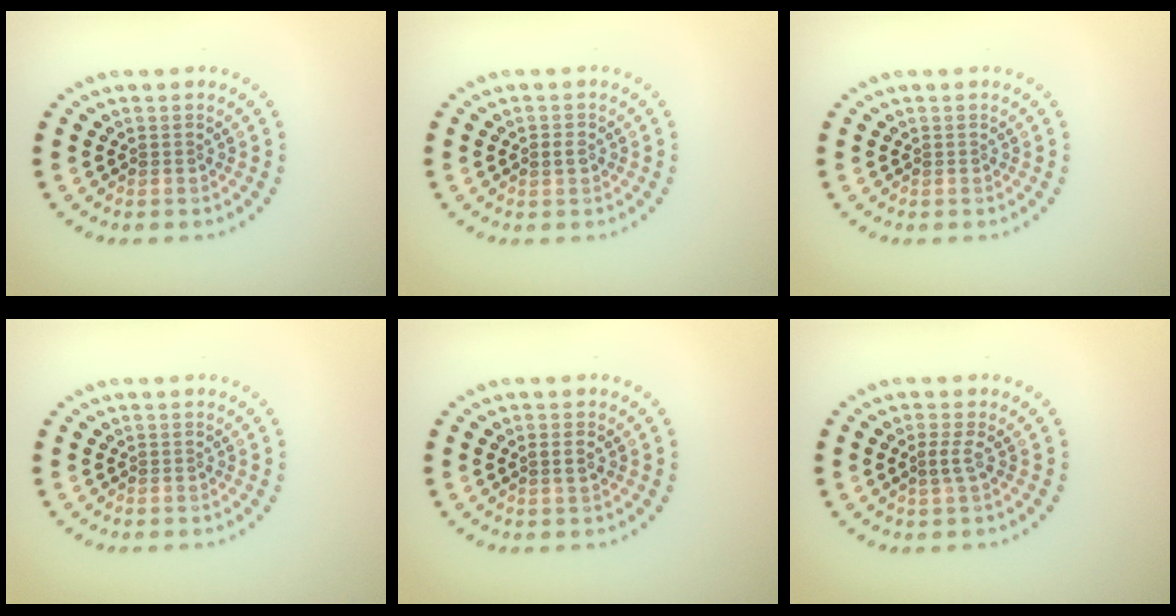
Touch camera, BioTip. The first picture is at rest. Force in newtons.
{"total": 0.9, "press": 0.9, "slide": 0.2}
{"total": 0.0}
{"total": 0.0}
{"total": 1.2, "press": 1.0, "slide": 0.6}
{"total": 1.1, "press": 0.8, "slide": 0.8}